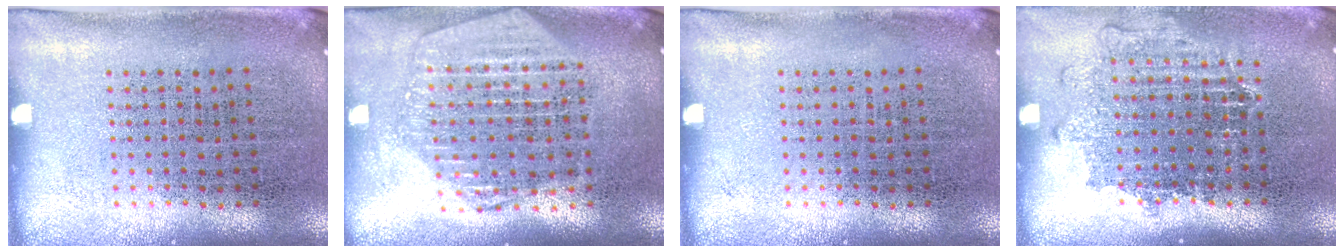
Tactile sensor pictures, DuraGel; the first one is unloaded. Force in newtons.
{"total": 2.2, "press": 2.0, "slide": 1.0}
{"total": 0.0}
{"total": 1.1, "press": 1.1, "slide": 0.4}